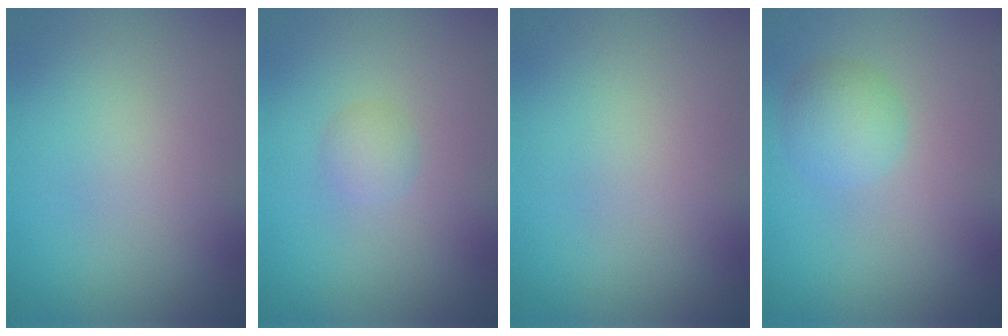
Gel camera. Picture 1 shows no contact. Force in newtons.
{"total": 1.2, "press": 1.2, "slide": 0.1}
{"total": 0.0}
{"total": 2.4, "press": 2.4, "slide": 0.1}